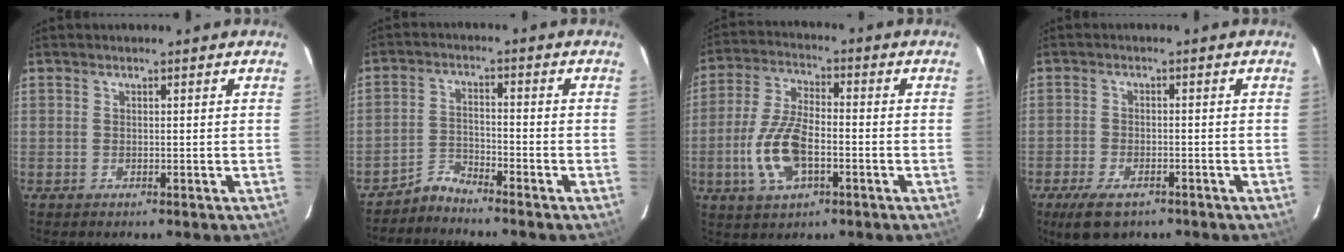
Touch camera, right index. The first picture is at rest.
{"total": 3.7, "force": [-3.7, 0.1, -0.1], "torque": [0.001, 0.008, -0.074]}
{"total": 11.9, "force": [-3.5, 5.6, 9.8], "torque": [-0.212, 0.001, -0.065]}
{"total": 7.2, "force": [-4.9, 3.4, 4.1], "torque": [-0.102, -0.016, -0.082]}